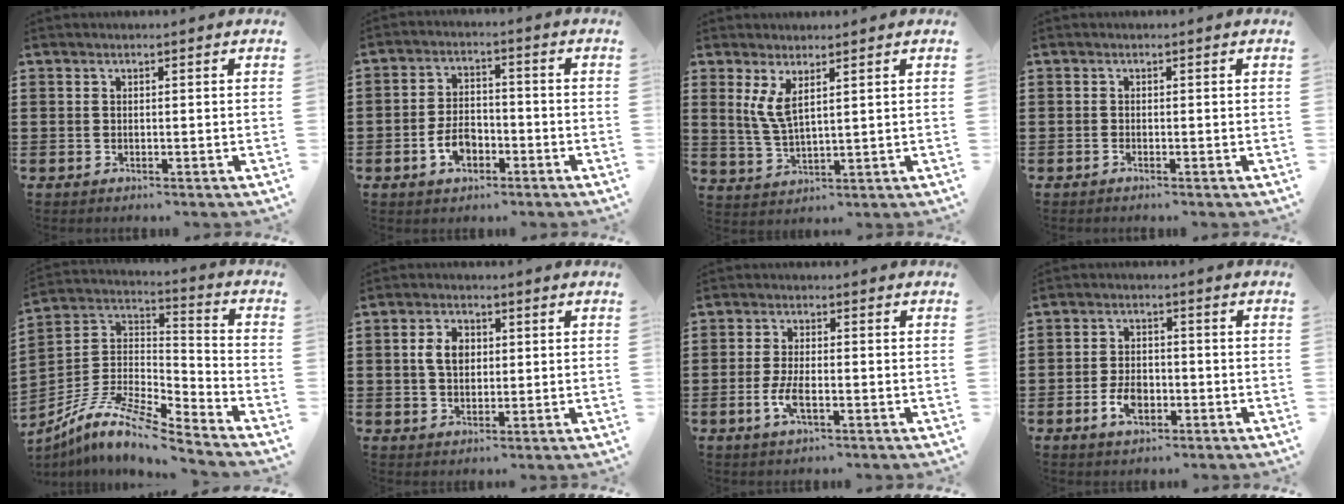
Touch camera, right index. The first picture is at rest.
{"total": 4.9, "force": [-2.3, 3.0, 3.1], "torque": [-0.068, 0.004, -0.046]}
{"total": 4.2, "force": [2.1, 1.2, 3.5], "torque": [-0.091, -0.007, 0.032]}
{"total": 0.6, "force": [-0.6, -0.2, 0.0], "torque": [0.000, -0.003, -0.011]}
{"total": 9.8, "force": [-8.4, 1.5, 4.7], "torque": [-0.108, 0.005, -0.174]}
{"total": 4.3, "force": [0.6, 3.0, 3.1], "torque": [-0.076, 0.010, 0.006]}
{"total": 4.0, "force": [-1.5, 1.4, 3.5], "torque": [-0.078, -0.004, -0.031]}
{"total": 4.4, "force": [-1.9, 2.6, 3.0], "torque": [-0.069, 0.002, -0.038]}